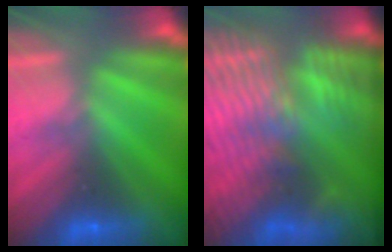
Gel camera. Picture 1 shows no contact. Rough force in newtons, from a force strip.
{"total": 7.9}